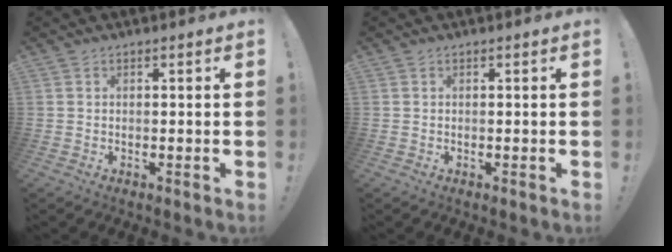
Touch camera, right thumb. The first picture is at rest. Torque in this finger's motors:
{"motor_torque": [0.00, 0.00, 0.10, -0.09, 0.06]}